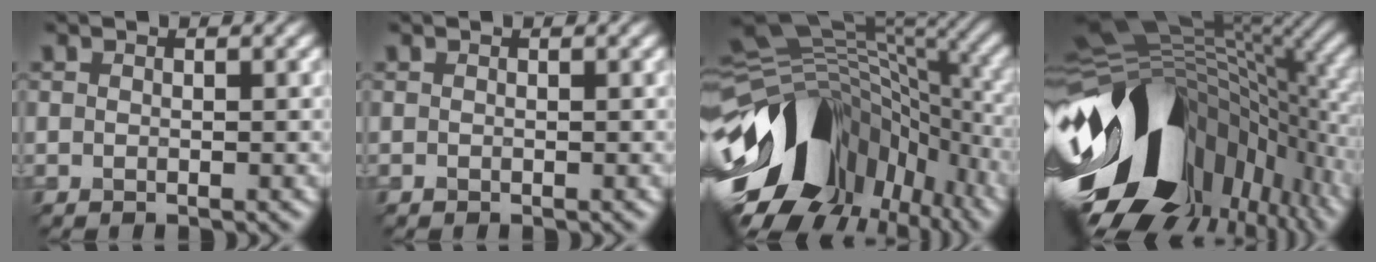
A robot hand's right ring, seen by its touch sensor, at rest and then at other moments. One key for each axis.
{"total": 0.0}
{"total": 14.0, "fx": -4.6, "fy": 9.3, "fz": 9.4, "tx": -0.183, "ty": 0.000, "tz": -0.078}
{"total": 18.0, "fx": -4.5, "fy": 10.9, "fz": 13.5, "tx": -0.244, "ty": -0.020, "tz": -0.074}